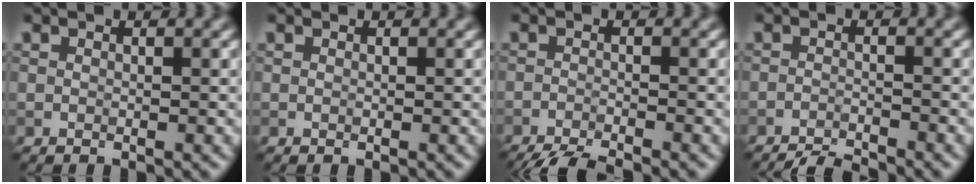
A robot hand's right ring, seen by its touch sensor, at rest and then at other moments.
{"total": 0.0}
{"total": 6.5, "force": [-5.9, 1.0, 2.4], "torque": [-0.041, -0.019, -0.094]}
{"total": 3.5, "force": [-3.3, 0.4, 1.2], "torque": [-0.015, -0.002, -0.063]}